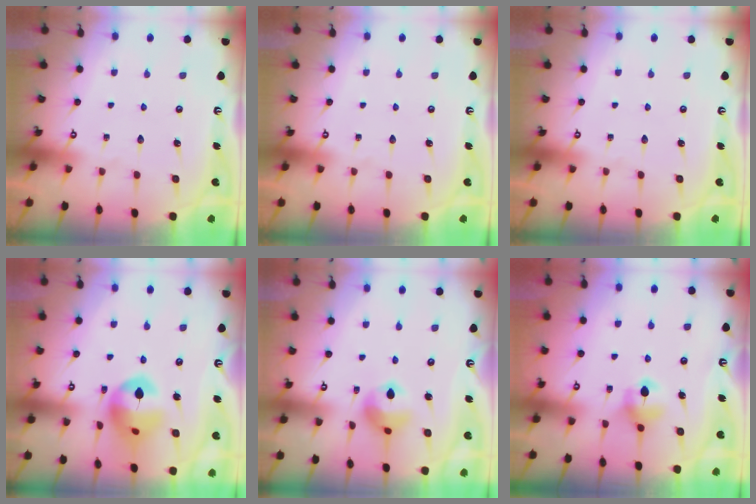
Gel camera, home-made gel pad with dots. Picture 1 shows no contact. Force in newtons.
{"total": 0.0}
{"total": 0.0}
{"total": 13.9, "press": 13.8, "slide": 1.4}
{"total": 10.8, "press": 10.7, "slide": 1.4}
{"total": 5.7, "press": 5.7, "slide": 0.8}